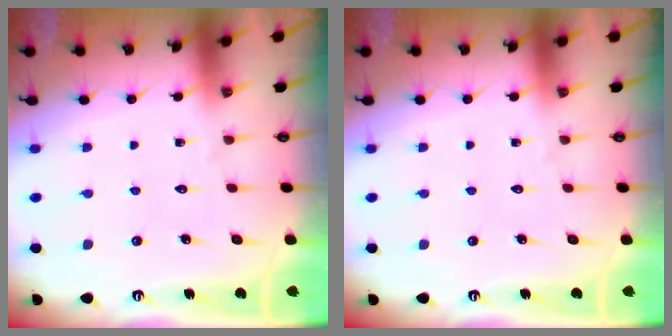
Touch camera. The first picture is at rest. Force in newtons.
{"total": 0.0}